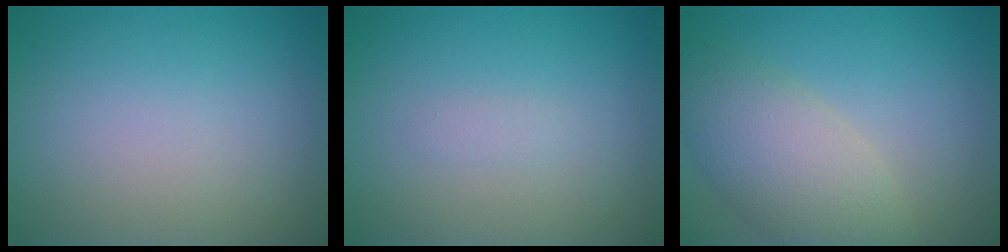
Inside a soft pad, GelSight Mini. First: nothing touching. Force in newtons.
{"total": 0.6, "press": 0.6, "slide": 0.0}
{"total": 5.5, "press": 5.5, "slide": 0.4}